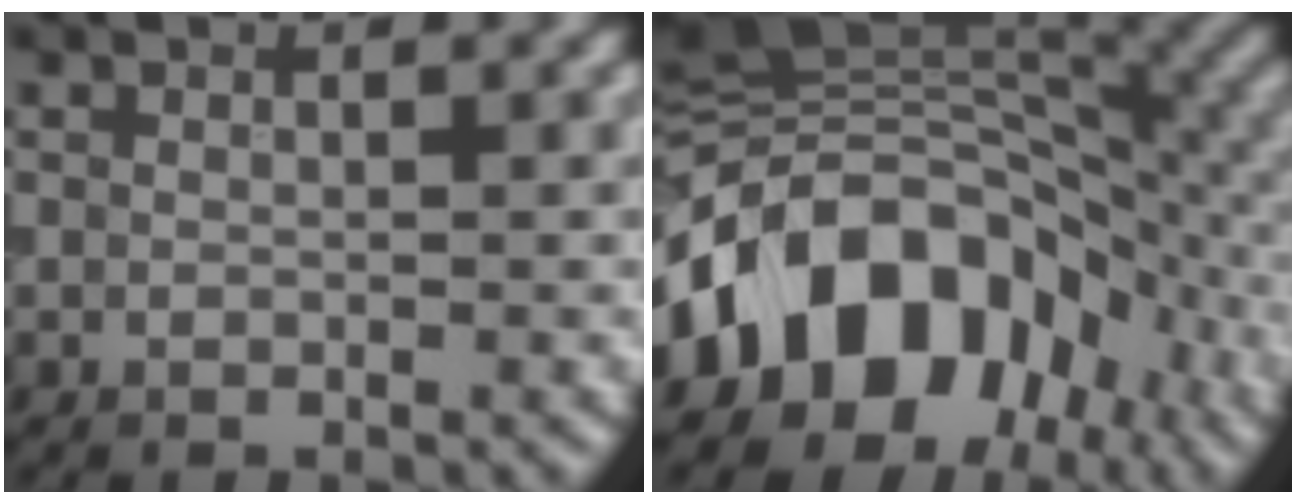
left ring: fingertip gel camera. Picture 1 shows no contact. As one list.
[{"total": 14.1, "force": [-5.5, 9.5, 8.9], "torque": [-0.137, 0.026, -0.113]}]